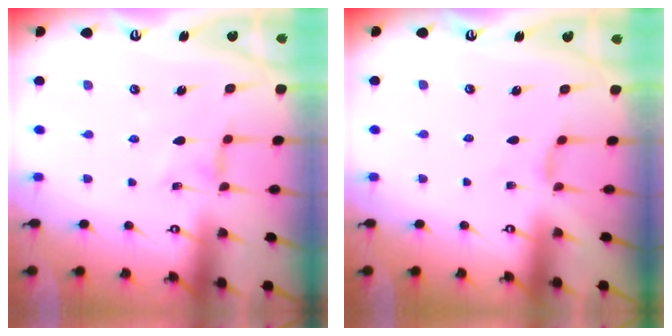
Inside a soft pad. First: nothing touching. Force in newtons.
{"total": 1.3, "press": 1.2, "slide": 0.3}